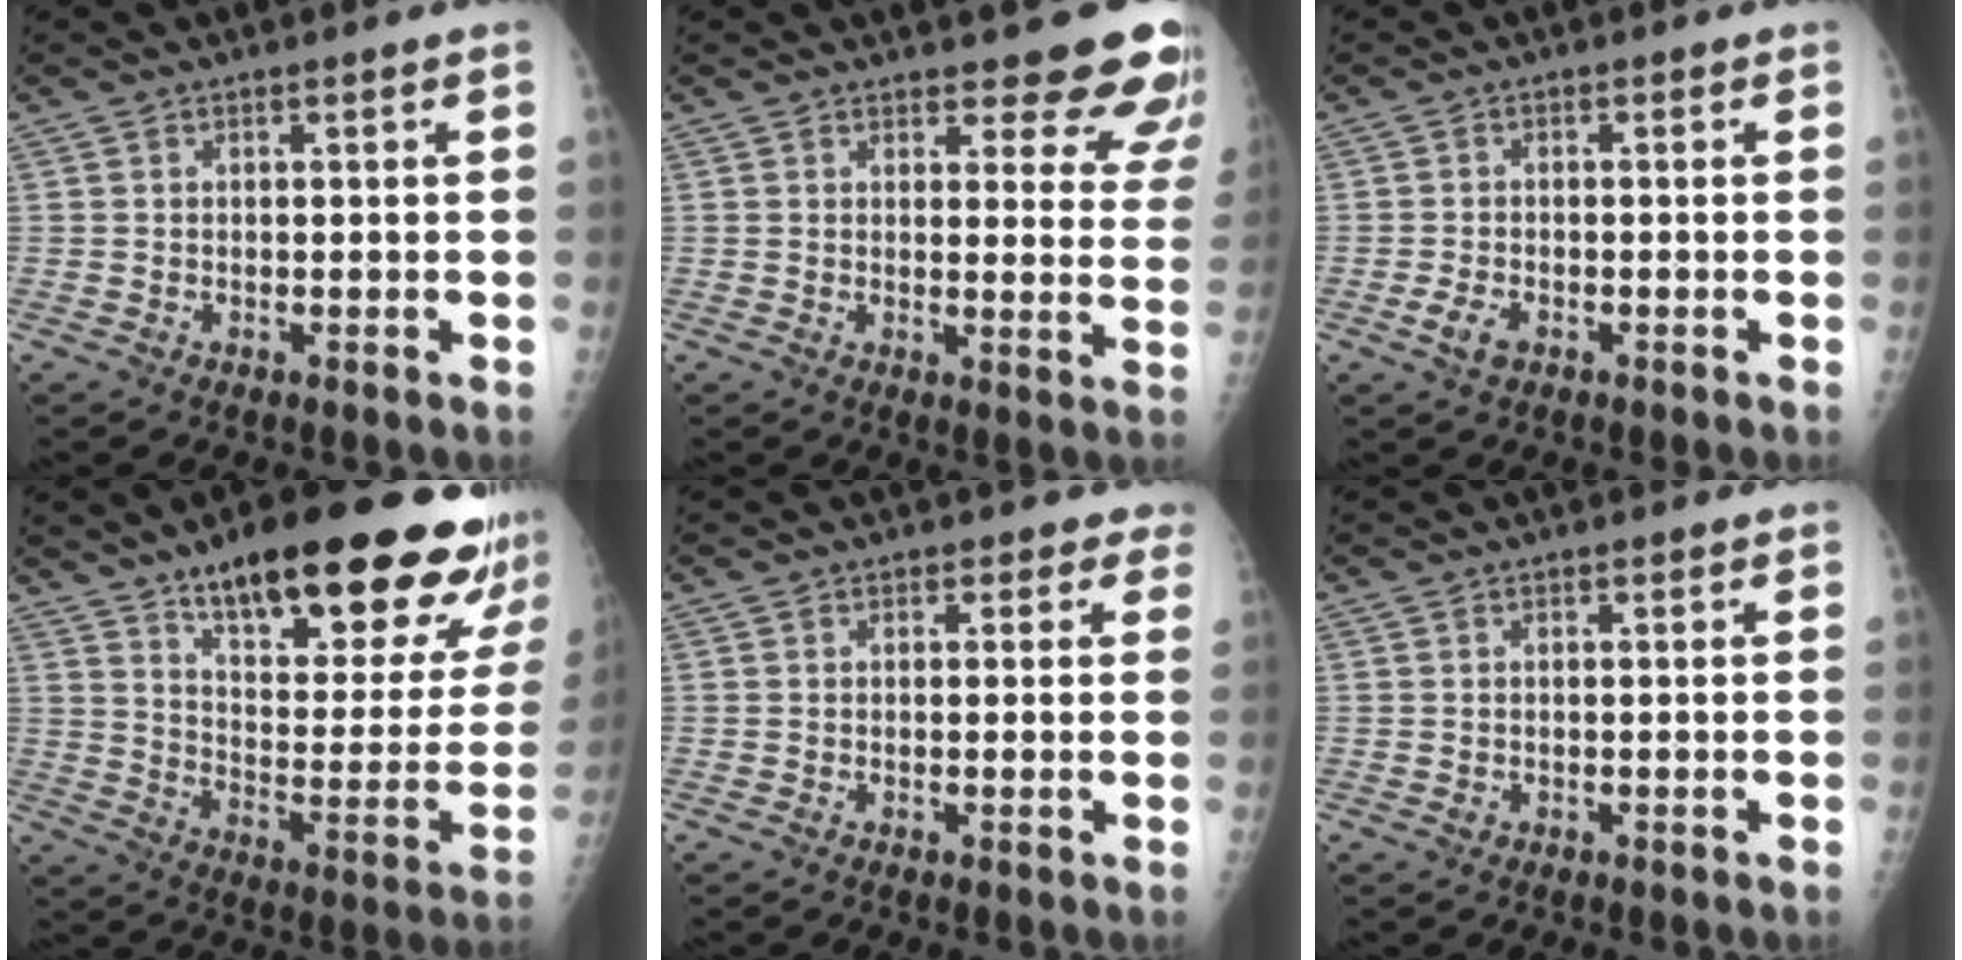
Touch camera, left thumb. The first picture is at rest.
{"total": 12.9, "force": [11.6, 4.0, 4.0], "torque": [0.003, -0.082, 0.110]}
{"total": 3.2, "force": [-1.5, 1.9, 2.1], "torque": [-0.039, 0.001, -0.028]}
{"total": 29.5, "force": [20.0, 8.1, 20.1], "torque": [-0.246, -0.078, 0.286]}
{"total": 2.1, "force": [1.3, 1.6, 0.5], "torque": [0.022, -0.005, 0.002]}
{"total": 0.6, "force": [0.0, 0.5, 0.2], "torque": [-0.001, 0.001, -0.001]}